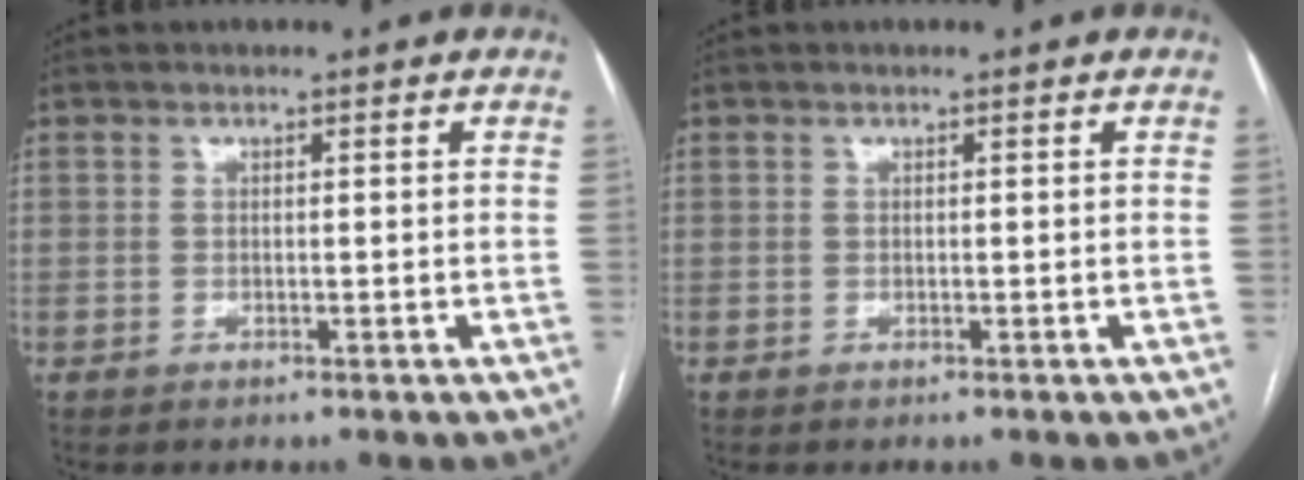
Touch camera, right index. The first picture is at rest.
{"total": 0.0}